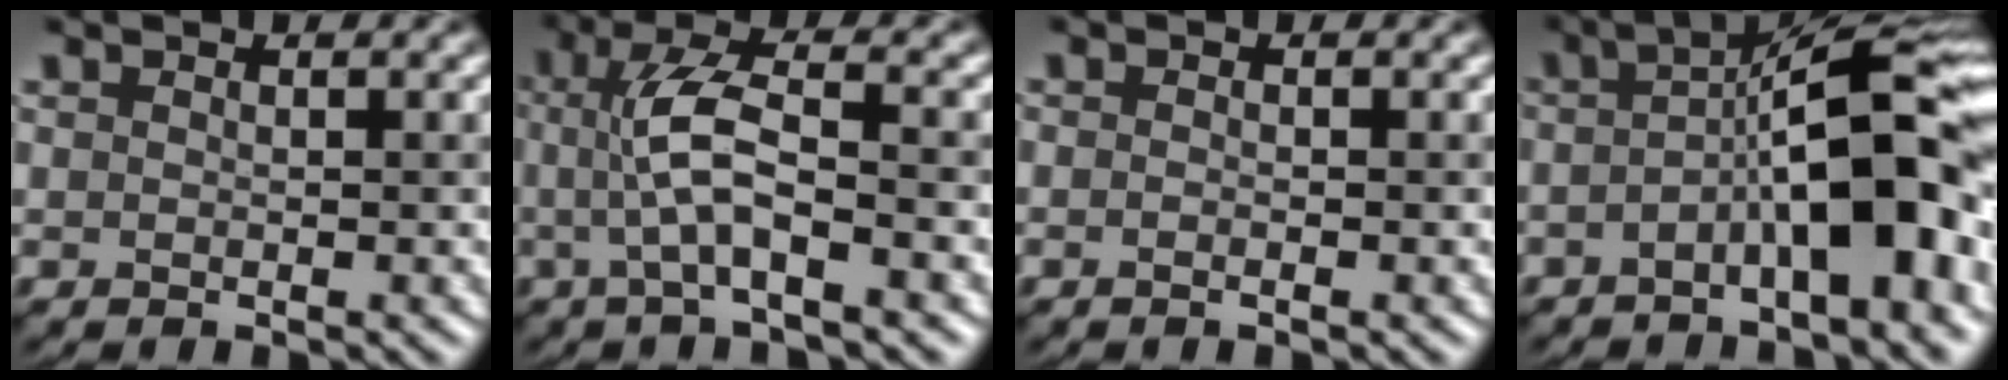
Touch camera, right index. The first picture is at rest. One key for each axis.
{"total": 5.1, "fx": -0.6, "fy": 1.0, "fz": 5.0, "tx": -0.102, "ty": 0.006, "tz": -0.014}
{"total": 0.7, "fx": -0.3, "fy": 0.3, "fz": 0.6, "tx": -0.006, "ty": -0.009, "tz": -0.007}
{"total": 11.3, "fx": -2.1, "fy": 2.6, "fz": 10.8, "tx": -0.153, "ty": 0.021, "tz": -0.047}